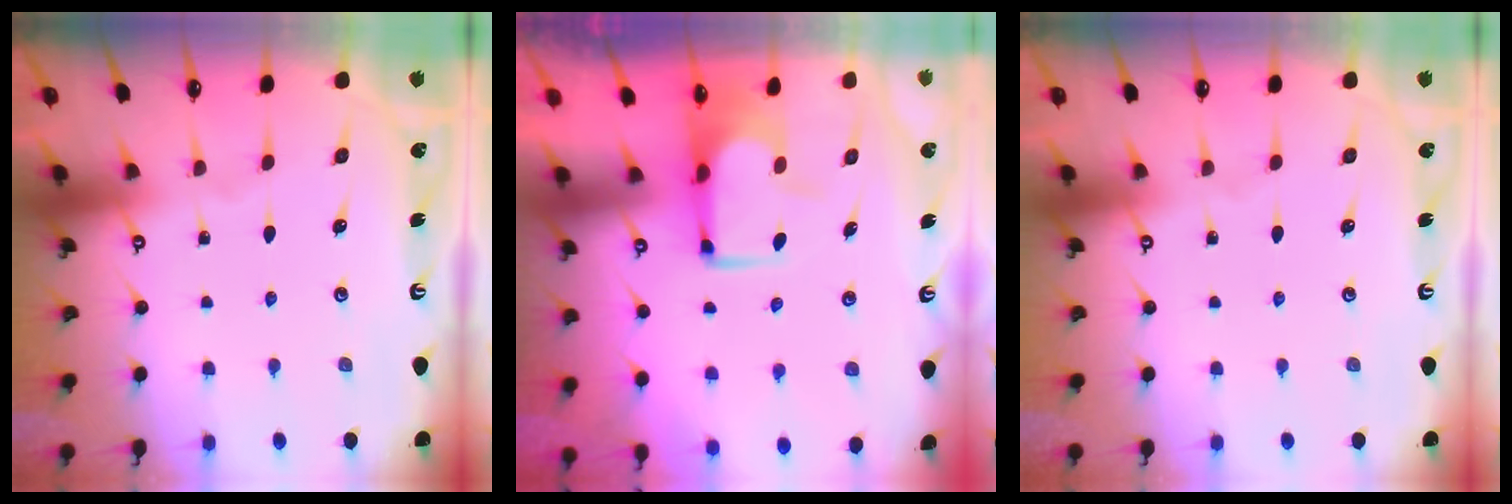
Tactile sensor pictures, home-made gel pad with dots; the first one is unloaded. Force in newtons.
{"total": 2.2, "press": 2.2, "slide": 0.5}
{"total": 0.0}